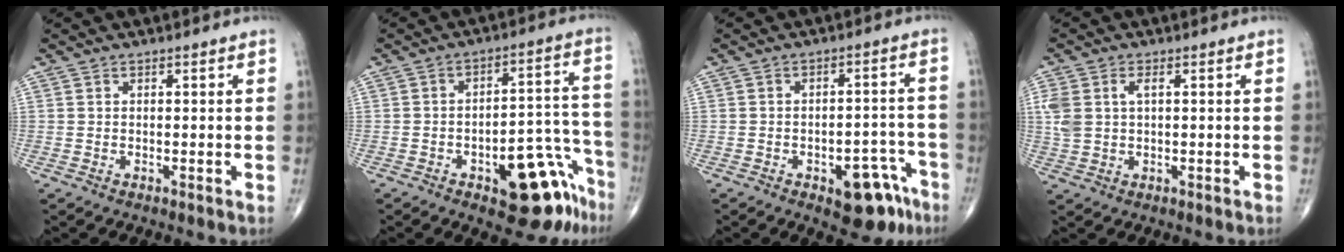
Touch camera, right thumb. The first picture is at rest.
{"total": 15.2, "force": [-8.5, 6.5, 10.8], "torque": [-0.083, 0.083, -0.106]}
{"total": 10.2, "force": [-5.7, 4.9, 6.8], "torque": [-0.056, 0.046, -0.067]}
{"total": 5.6, "force": [1.2, 3.3, 4.4], "torque": [-0.117, 0.014, 0.028]}